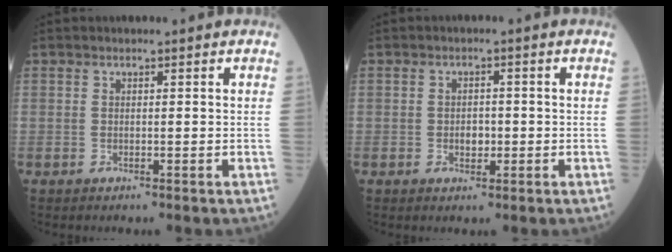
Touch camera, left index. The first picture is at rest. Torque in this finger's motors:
{"motor_torque": [0.13, 0.03, 0.01, 0.01]}